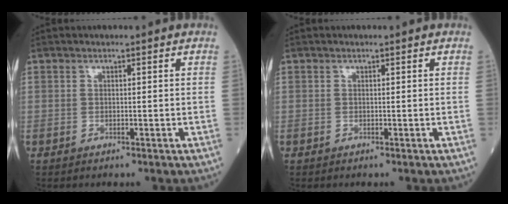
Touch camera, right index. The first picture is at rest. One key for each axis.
{"total": 0.0}